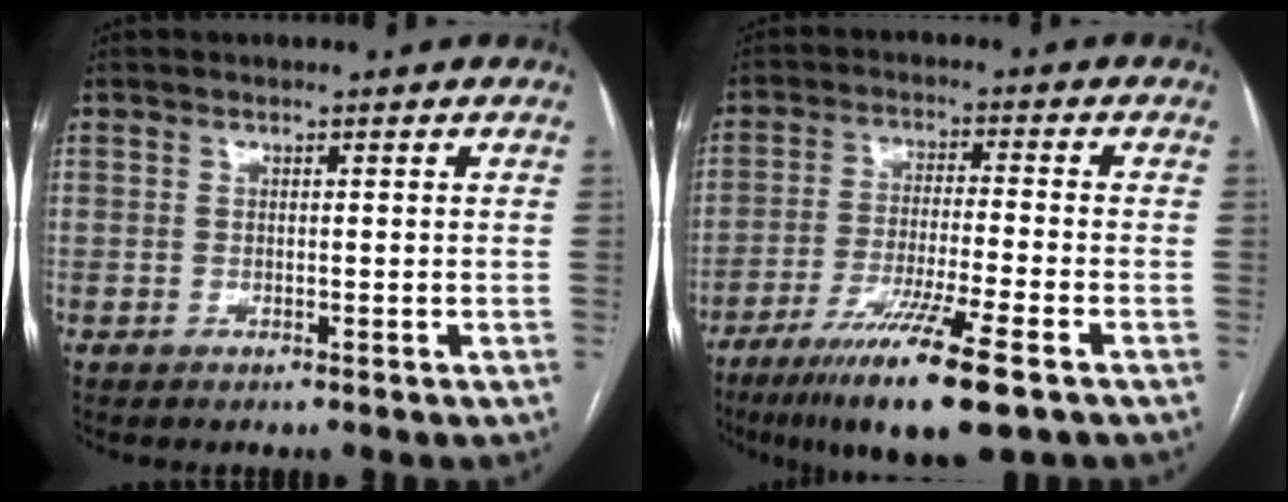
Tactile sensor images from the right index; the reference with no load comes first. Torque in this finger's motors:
{"motor_torque": [1.32, -0.82, 0.32, 0.17]}